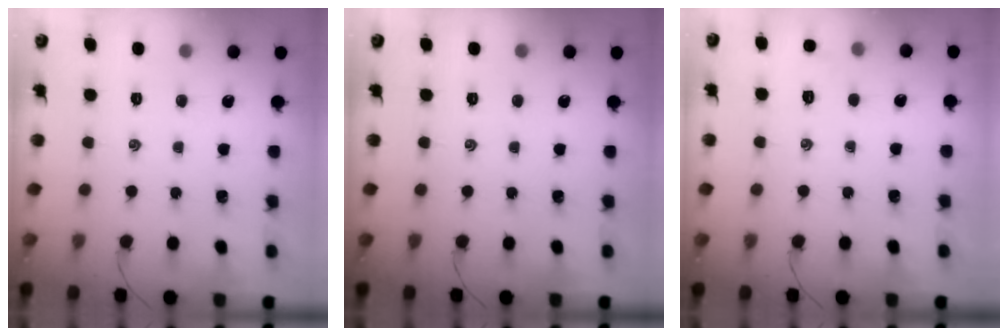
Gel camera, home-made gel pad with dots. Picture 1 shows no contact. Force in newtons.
{"total": 0.0}
{"total": 4.5, "press": 4.4, "slide": 1.0}